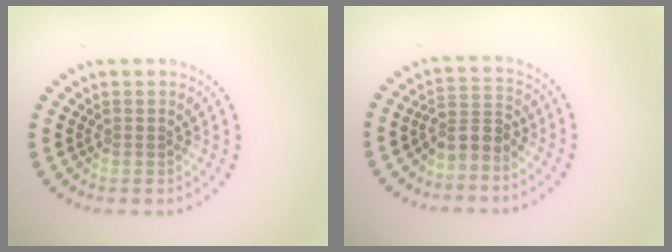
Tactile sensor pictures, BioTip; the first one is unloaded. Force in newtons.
{"total": 2.6, "press": 1.9, "slide": 1.7}